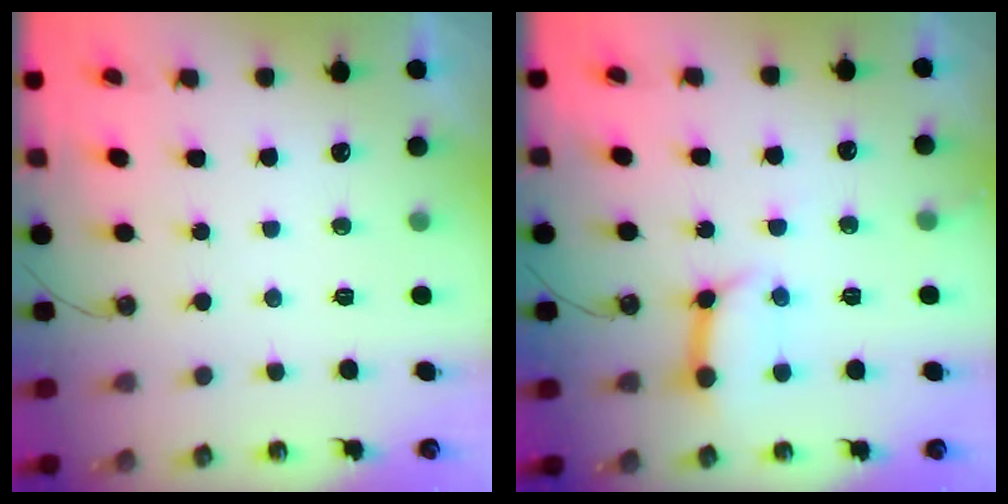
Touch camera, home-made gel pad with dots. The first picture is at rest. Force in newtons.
{"total": 11.1, "press": 11.0, "slide": 1.0}